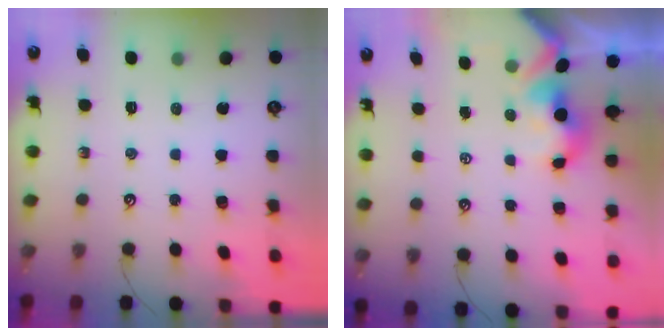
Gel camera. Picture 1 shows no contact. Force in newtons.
{"total": 2.0, "press": 1.9, "slide": 0.7}